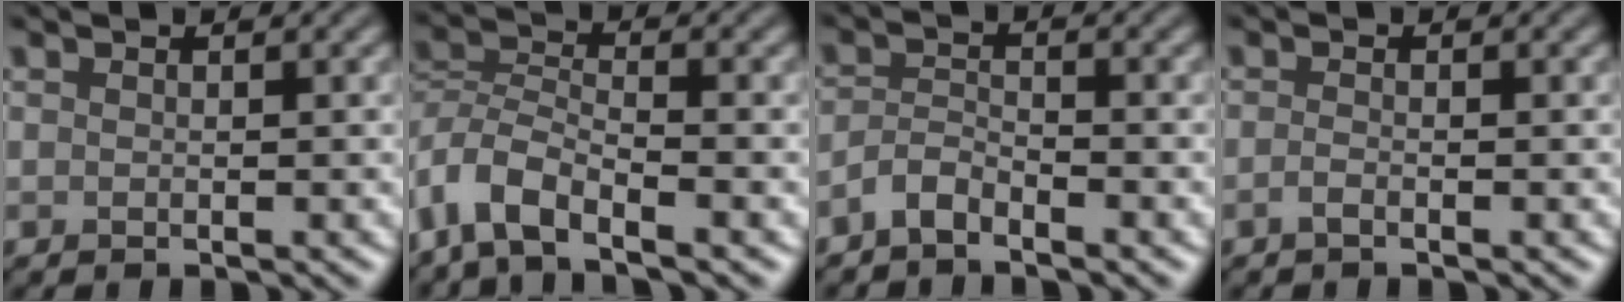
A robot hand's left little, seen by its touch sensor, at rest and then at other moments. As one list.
[{"total": 5.4, "force": [-3.8, 2.2, 3.2], "torque": [-0.059, 0.001, -0.084]}, {"total": 2.0, "force": [-1.7, 0.6, 0.9], "torque": [-0.022, 0.007, -0.041]}, {"total": 0.8, "force": [-0.5, 0.2, 0.6], "torque": [-0.014, 0.000, -0.012]}]